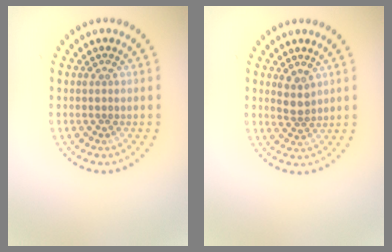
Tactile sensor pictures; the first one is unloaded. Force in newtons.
{"total": 1.7, "press": 1.4, "slide": 1.0}